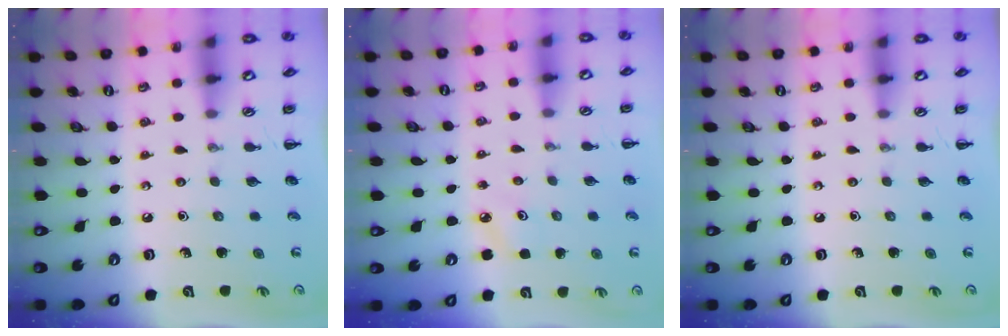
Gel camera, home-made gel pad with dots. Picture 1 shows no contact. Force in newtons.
{"total": 3.2, "press": 3.1, "slide": 0.9}
{"total": 0.0}